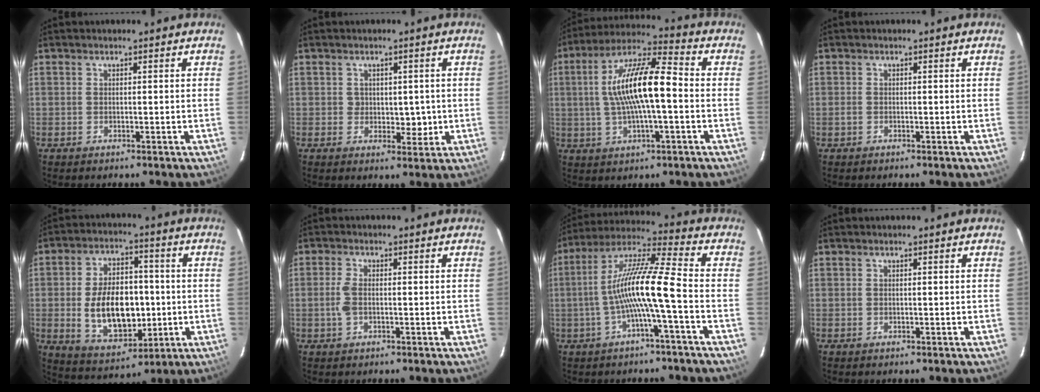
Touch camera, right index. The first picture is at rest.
{"total": 3.5, "force": [0.1, 3.0, 1.9], "torque": [-0.023, 0.001, 0.004]}
{"total": 14.9, "force": [-0.3, 3.7, 14.4], "torque": [-0.267, 0.018, -0.010]}
{"total": 0.9, "force": [-0.5, 0.7, 0.2], "torque": [-0.003, 0.000, -0.009]}
{"total": 15.4, "force": [-1.6, 9.2, 12.3], "torque": [-0.235, 0.010, -0.006]}
{"total": 2.9, "force": [-0.5, 1.4, 2.5], "torque": [-0.058, 0.001, -0.009]}
{"total": 12.4, "force": [-3.1, 0.0, 12.0], "torque": [-0.233, 0.015, -0.059]}
{"total": 0.0}